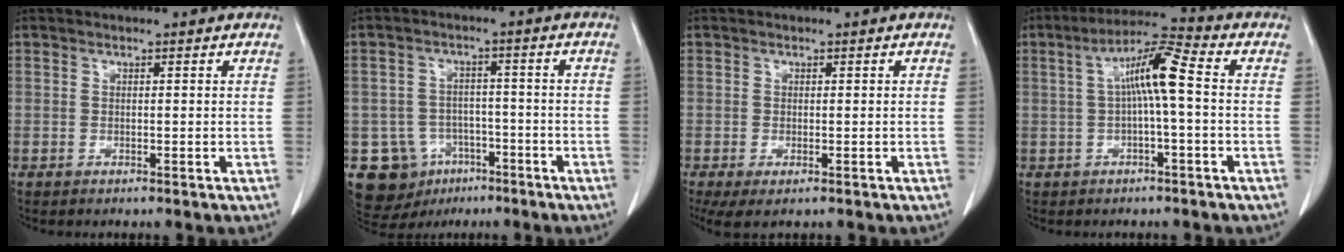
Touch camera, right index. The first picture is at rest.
{"total": 10.3, "force": [-4.8, 8.9, 2.1], "torque": [-0.047, 0.025, -0.060]}
{"total": 4.2, "force": [-2.4, 1.4, 3.1], "torque": [-0.052, -0.014, -0.035]}
{"total": 7.8, "force": [0.4, 0.5, 7.8], "torque": [-0.141, 0.025, 0.004]}